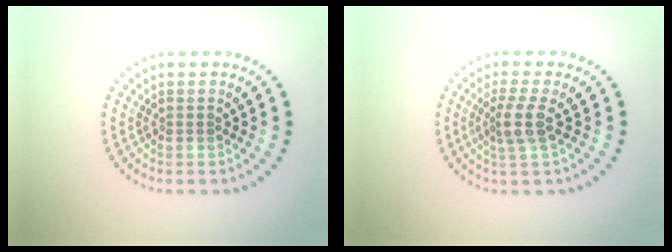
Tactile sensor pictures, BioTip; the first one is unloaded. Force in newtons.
{"total": 2.4, "press": 1.9, "slide": 1.5}